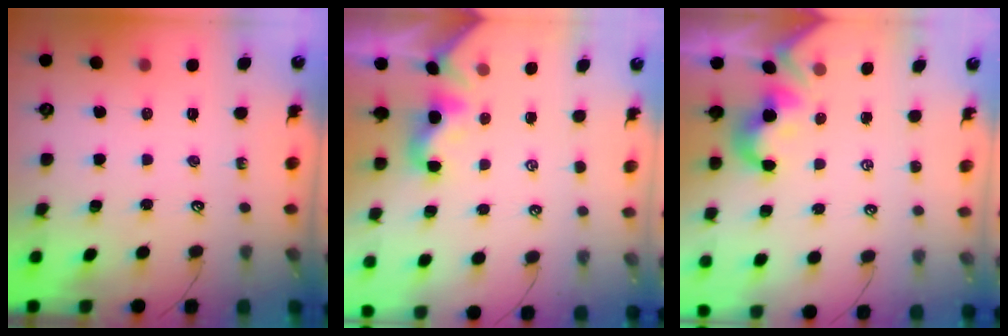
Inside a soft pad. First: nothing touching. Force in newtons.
{"total": 1.8, "press": 1.8, "slide": 0.5}
{"total": 2.1, "press": 2.1, "slide": 0.4}